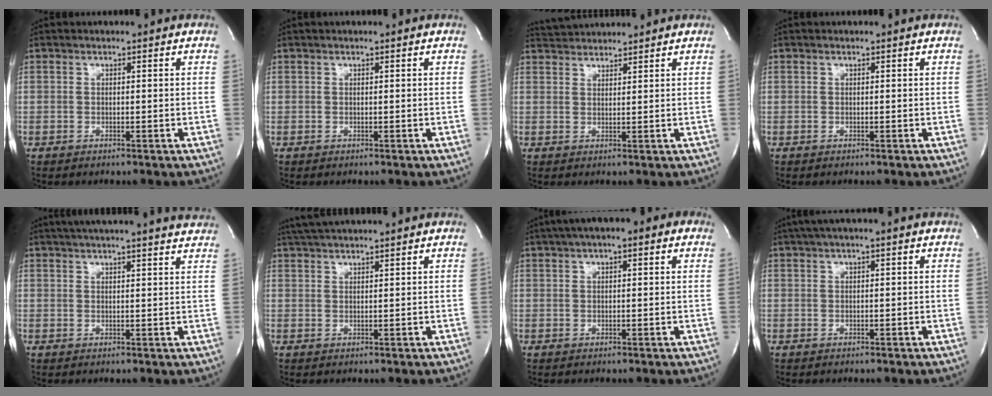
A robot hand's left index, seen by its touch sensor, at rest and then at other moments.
{"total": 0.0}
{"total": 4.1, "force": [4.1, 0.2, 0.3], "torque": [-0.014, 0.027, 0.074]}
{"total": 0.0}
{"total": 18.1, "force": [16.4, 0.6, 7.6], "torque": [-0.124, 0.010, 0.203]}
{"total": 6.4, "force": [5.7, -0.4, 2.8], "torque": [-0.052, 0.030, 0.093]}
{"total": 7.4, "force": [4.4, 2.2, 5.6], "torque": [-0.088, 0.035, 0.062]}
{"total": 3.2, "force": [1.8, 0.1, 2.6], "torque": [-0.052, 0.022, 0.031]}